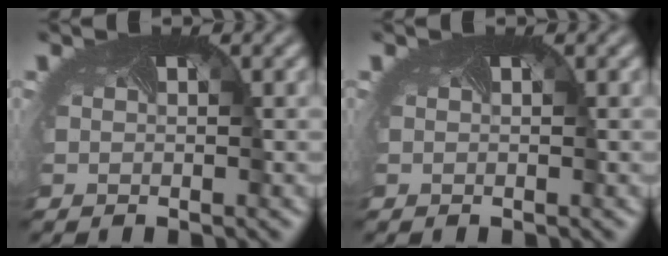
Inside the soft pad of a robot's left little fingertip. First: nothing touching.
{"total": 0.0}